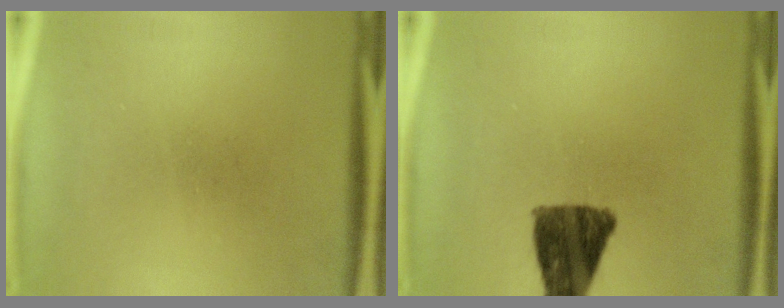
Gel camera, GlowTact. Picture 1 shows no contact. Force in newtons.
{"total": 10.9}